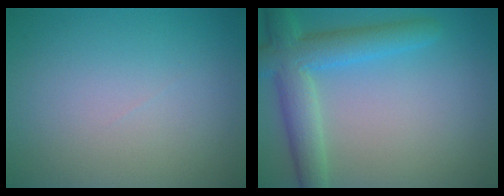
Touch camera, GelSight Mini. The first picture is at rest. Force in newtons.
{"total": 5.6, "press": 5.6, "slide": 0.2}